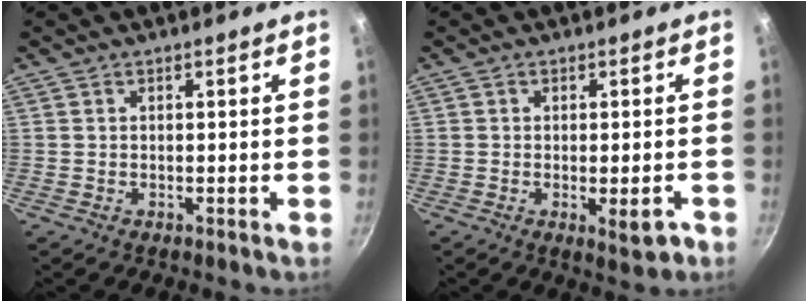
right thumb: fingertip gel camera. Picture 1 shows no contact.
{"total": 4.6, "force": [-1.7, 1.6, 4.0], "torque": [-0.046, 0.000, -0.020]}